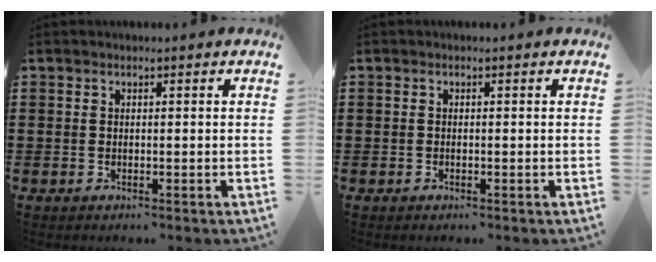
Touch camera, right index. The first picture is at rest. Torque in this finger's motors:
{"motor_torque": [1.01, 1.03, 0.16, 0.01]}